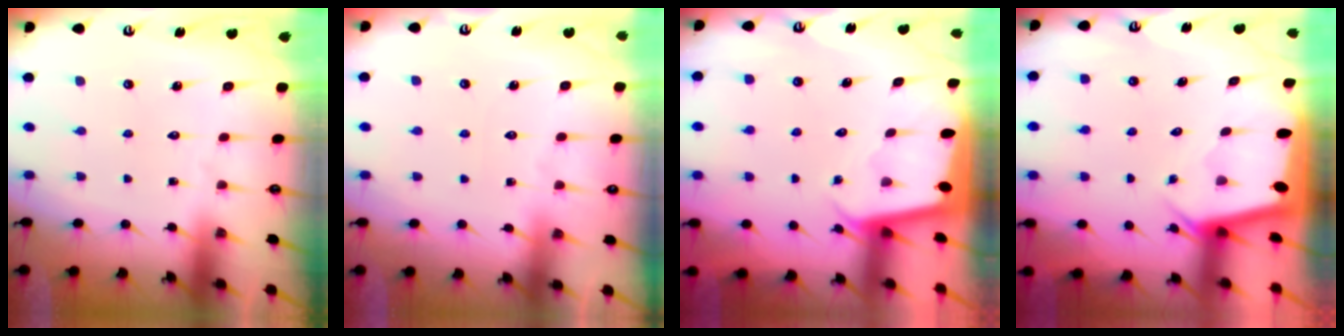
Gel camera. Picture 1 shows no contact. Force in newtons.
{"total": 2.4, "press": 2.4, "slide": 0.3}
{"total": 1.9, "press": 1.9, "slide": 0.0}
{"total": 2.4, "press": 2.4, "slide": 0.1}